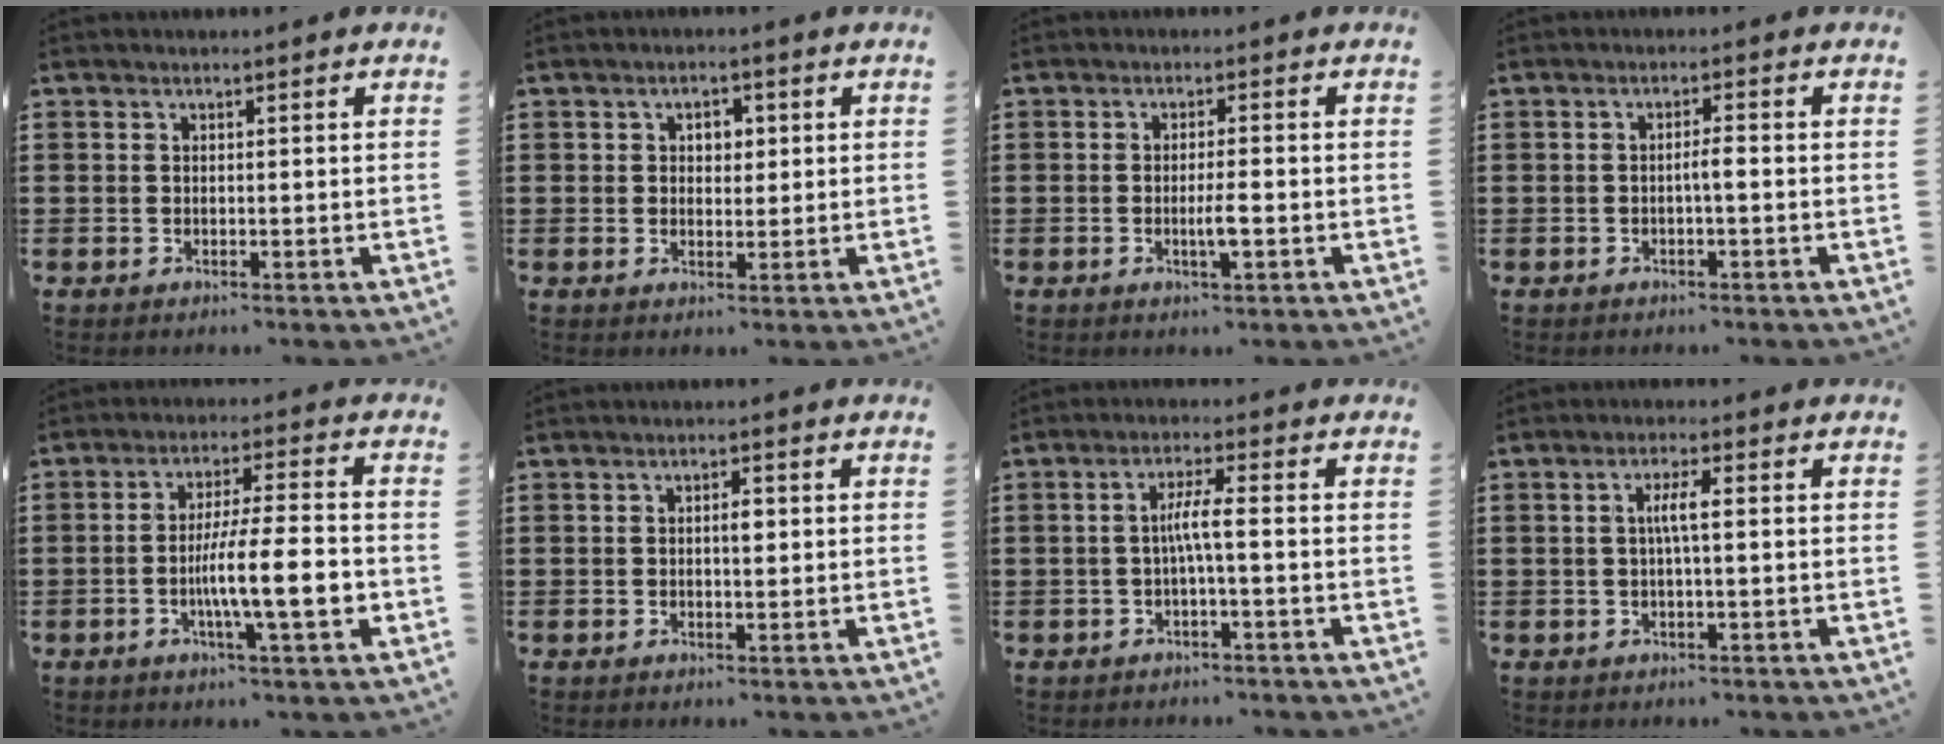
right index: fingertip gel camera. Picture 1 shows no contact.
{"total": 2.4, "force": [0.6, 1.9, 1.4], "torque": [-0.027, 0.008, 0.006]}
{"total": 3.1, "force": [-0.9, 0.4, 3.0], "torque": [-0.052, -0.001, -0.016]}
{"total": 1.7, "force": [-0.5, 0.1, 1.6], "torque": [-0.030, 0.002, -0.010]}
{"total": 10.7, "force": [-2.6, 1.7, 10.2], "torque": [-0.158, -0.008, -0.046]}
{"total": 2.0, "force": [0.2, 0.7, 1.8], "torque": [-0.036, 0.005, 0.002]}
{"total": 3.9, "force": [-0.5, 0.2, 3.9], "torque": [-0.072, 0.001, -0.013]}
{"total": 3.1, "force": [0.1, 0.4, 3.1], "torque": [-0.058, 0.002, -0.002]}